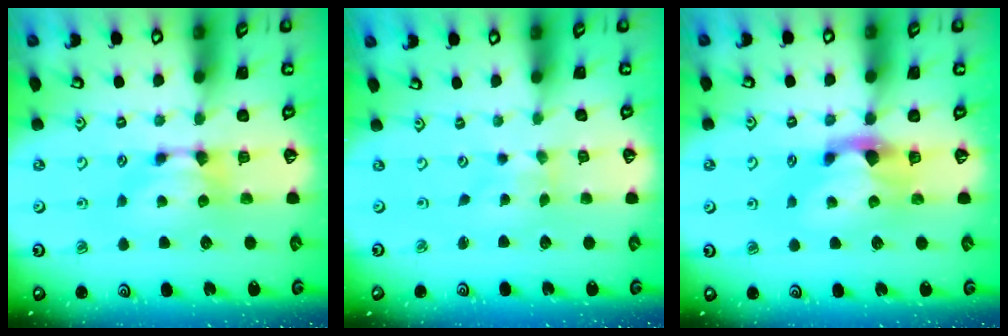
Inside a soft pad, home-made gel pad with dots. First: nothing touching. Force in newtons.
{"total": 3.0, "press": 2.9, "slide": 0.8}
{"total": 2.2, "press": 1.9, "slide": 1.2}